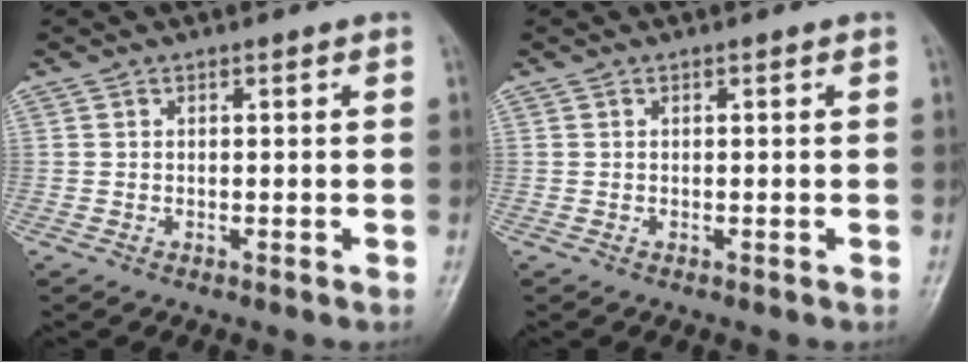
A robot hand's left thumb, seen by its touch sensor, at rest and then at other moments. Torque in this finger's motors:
{"motor_torque": [0.00, 0.00, 0.00, 0.00, 0.00]}